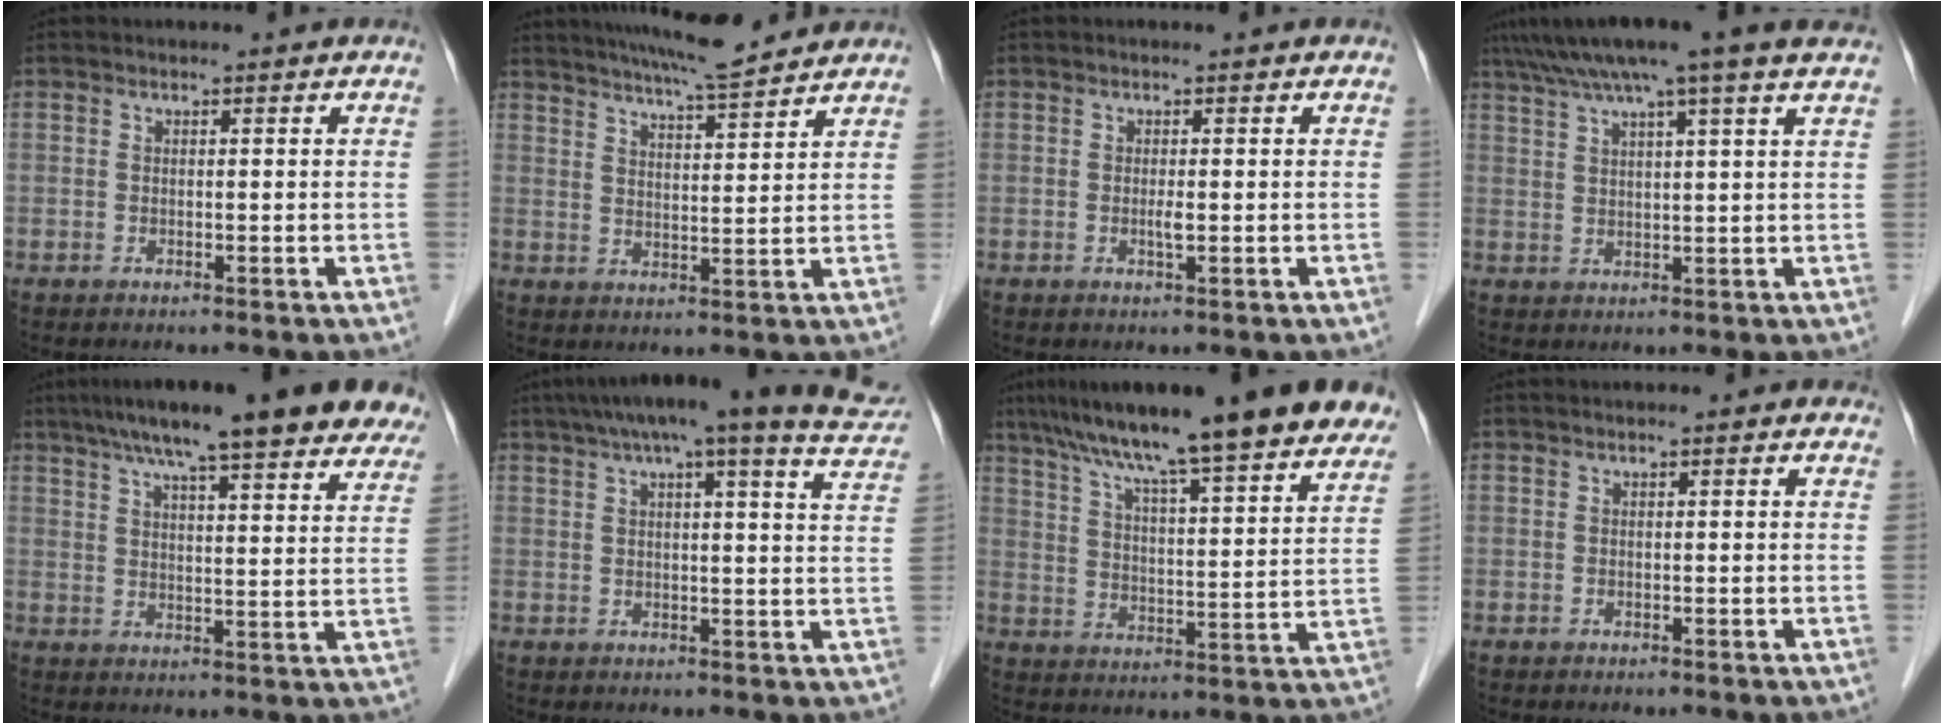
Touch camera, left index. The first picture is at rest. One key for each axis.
{"total": 9.5, "fx": 8.7, "fy": 0.3, "fz": 3.9, "tx": -0.067, "ty": 0.012, "tz": 0.131}
{"total": 1.0, "fx": -0.1, "fy": 0.1, "fz": 1.0, "tx": -0.020, "ty": -0.002, "tz": -0.003}
{"total": 12.2, "fx": 9.3, "fy": -0.7, "fz": 7.9, "tx": -0.130, "ty": 0.037, "tz": 0.118}
{"total": 23.0, "fx": 18.3, "fy": 3.6, "fz": 13.5, "tx": -0.196, "ty": 0.040, "tz": 0.230}
{"total": 21.4, "fx": 17.8, "fy": 1.9, "fz": 11.7, "tx": -0.171, "ty": 0.014, "tz": 0.211}
{"total": 24.7, "fx": 19.4, "fy": 2.8, "fz": 15.0, "tx": -0.227, "ty": 0.024, "tz": 0.267}
{"total": 0.8, "fx": 0.5, "fy": 0.3, "fz": 0.6, "tx": -0.013, "ty": 0.006, "tz": 0.002}